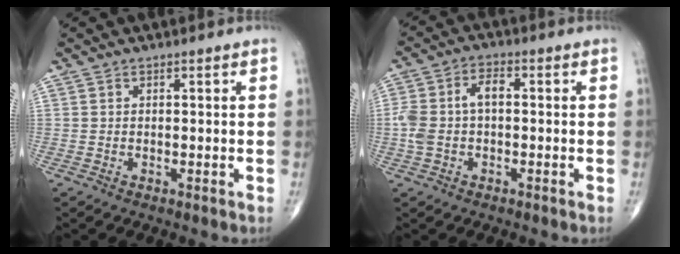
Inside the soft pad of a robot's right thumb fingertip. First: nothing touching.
{"total": 7.4, "force": [-0.1, 4.3, 6.0], "torque": [-0.140, 0.029, -0.003]}